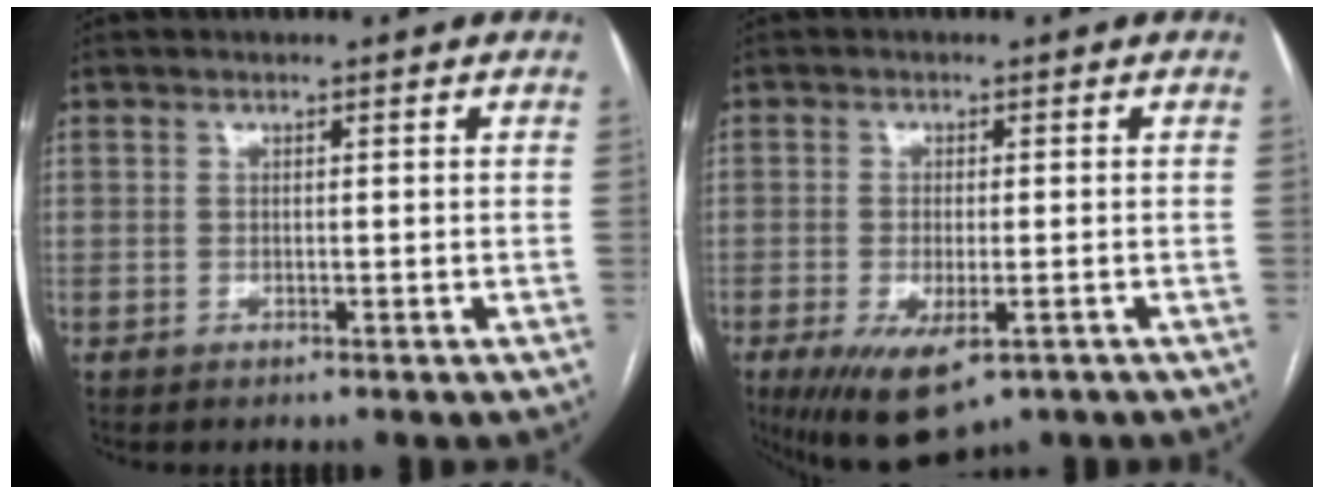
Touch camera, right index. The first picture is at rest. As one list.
[{"total": 9.2, "force": [-5.0, 3.4, 7.0], "torque": [-0.119, -0.021, -0.073]}]